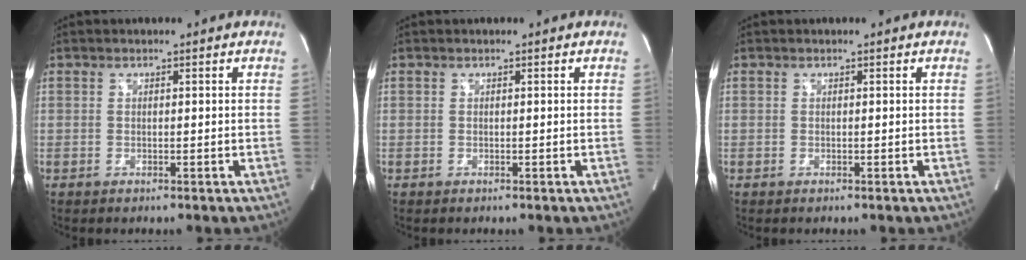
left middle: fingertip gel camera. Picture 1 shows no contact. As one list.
[{"total": 0.0}, {"total": 0.0}]